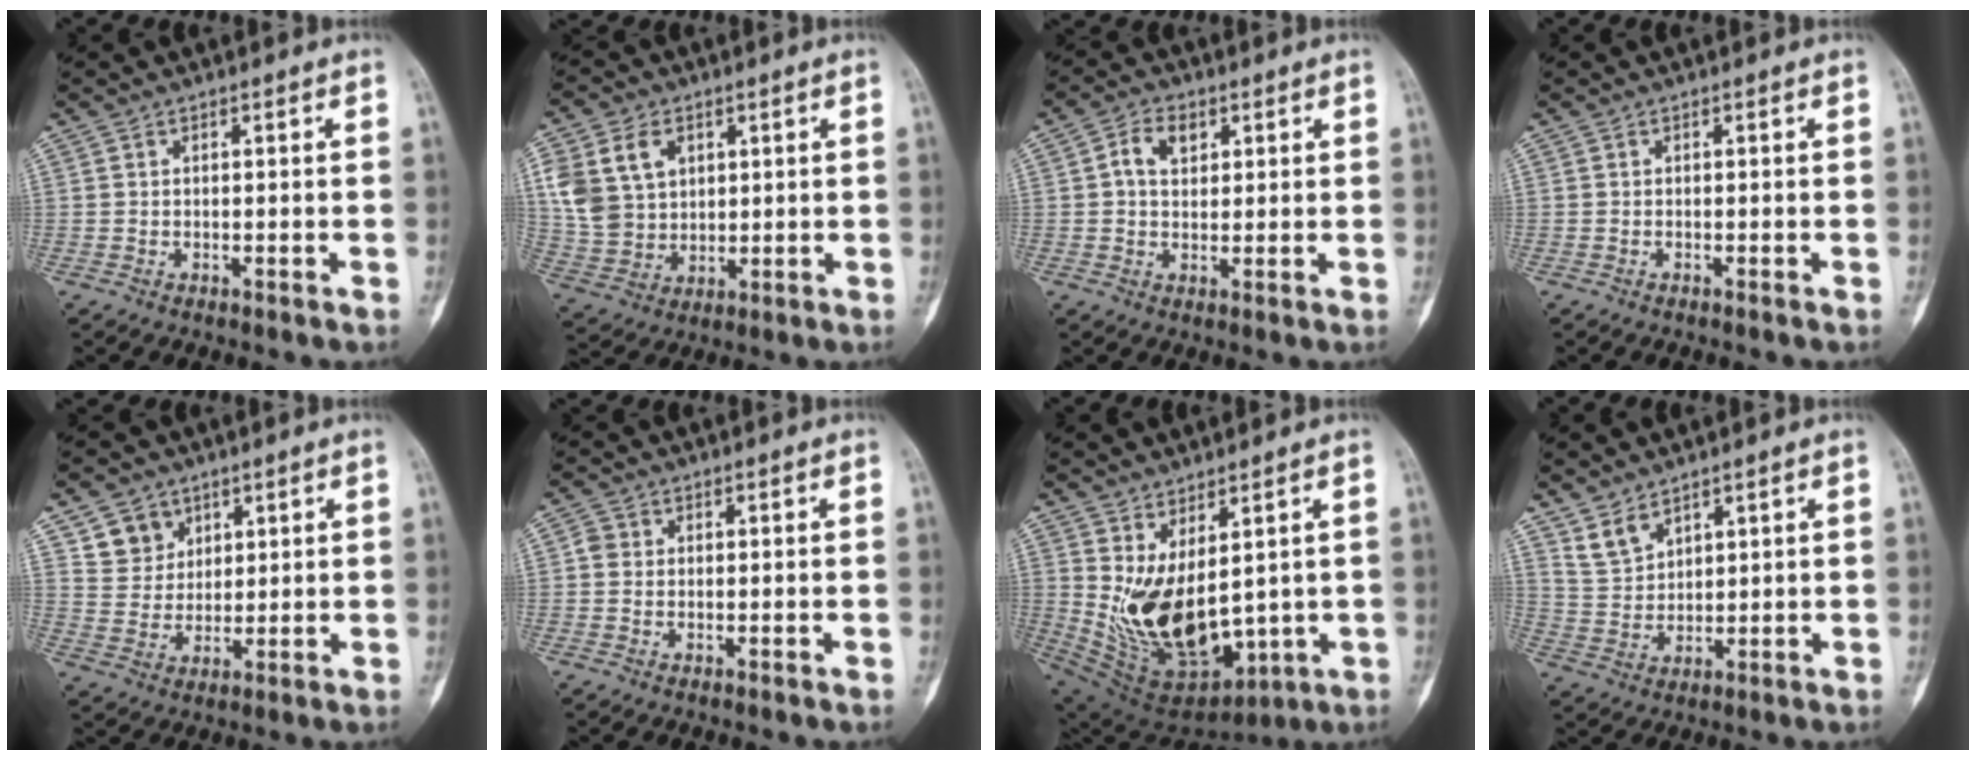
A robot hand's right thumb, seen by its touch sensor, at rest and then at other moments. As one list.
[{"total": 12.3, "force": [4.3, 9.0, 7.1], "torque": [-0.120, -0.007, 0.093]}, {"total": 5.4, "force": [1.8, 3.6, 3.6], "torque": [-0.049, 0.003, 0.029]}, {"total": 0.0}, {"total": 6.8, "force": [4.1, 5.3, 1.2], "torque": [0.013, -0.030, 0.082]}, {"total": 2.1, "force": [0.4, 1.9, 0.8], "torque": [-0.002, 0.001, 0.003]}, {"total": 16.5, "force": [2.2, 8.8, 13.7], "torque": [-0.229, -0.045, 0.079]}, {"total": 5.0, "force": [4.0, 2.4, 1.8], "torque": [-0.023, -0.025, 0.090]}]